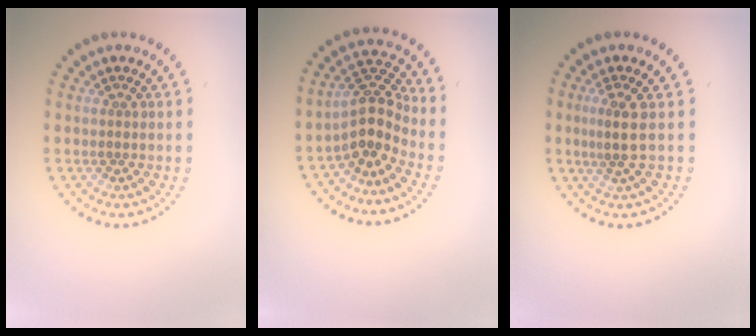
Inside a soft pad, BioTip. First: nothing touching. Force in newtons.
{"total": 3.7, "press": 2.9, "slide": 2.3}
{"total": 1.9, "press": 1.5, "slide": 1.3}